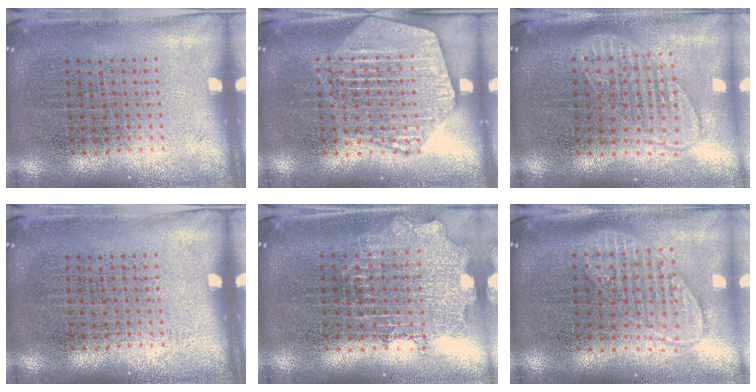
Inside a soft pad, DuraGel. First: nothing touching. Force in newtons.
{"total": 2.5, "press": 2.5, "slide": 0.2}
{"total": 1.8, "press": 1.5, "slide": 1.1}
{"total": 0.0}
{"total": 2.0, "press": 1.6, "slide": 1.2}
{"total": 1.8, "press": 1.5, "slide": 1.0}